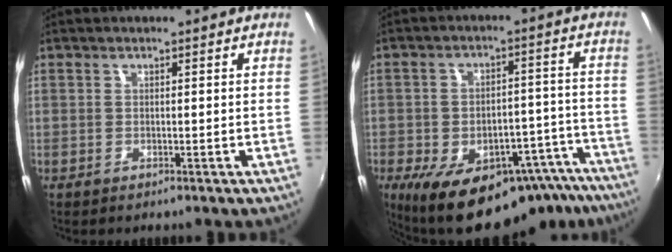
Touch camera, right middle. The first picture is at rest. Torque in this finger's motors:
{"motor_torque": [1.45, -0.69, 0.96, 0.21]}